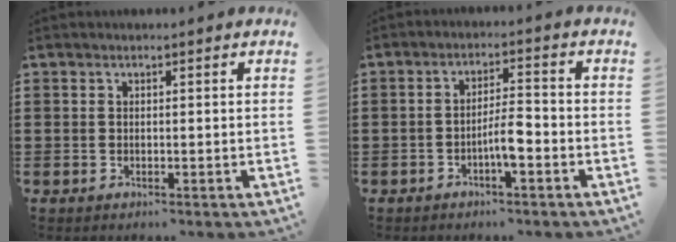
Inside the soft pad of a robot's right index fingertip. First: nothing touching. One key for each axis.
{"total": 4.8, "fx": -1.9, "fy": 1.2, "fz": 4.3, "tx": -0.082, "ty": 0.006, "tz": -0.038}